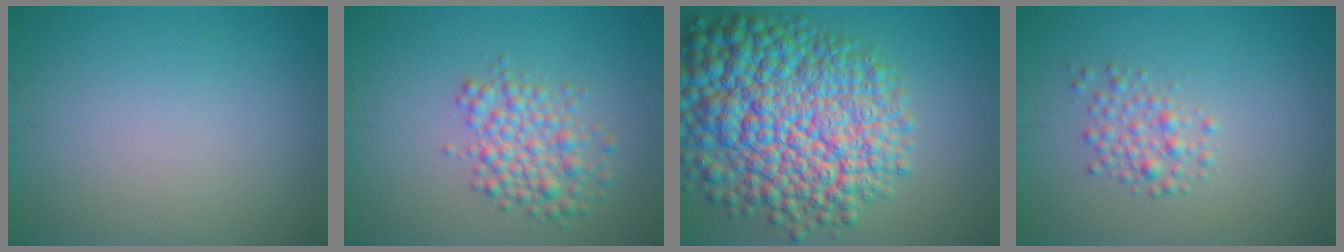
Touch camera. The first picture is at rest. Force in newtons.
{"total": 3.8, "press": 3.8, "slide": 0.1}
{"total": 15.0, "press": 15.0, "slide": 0.4}
{"total": 2.1, "press": 2.1, "slide": 0.1}